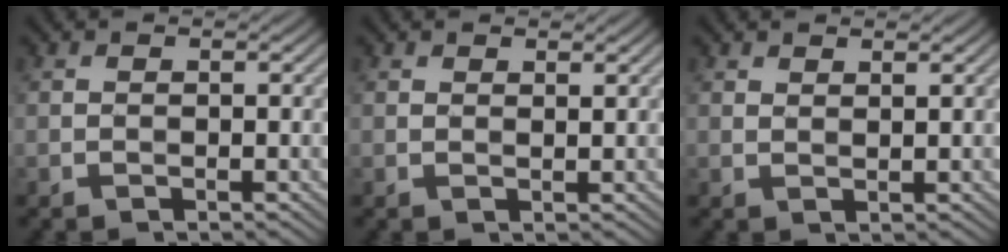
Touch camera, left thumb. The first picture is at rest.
{"total": 1.6, "force": [1.2, 0.6, 0.9], "torque": [-0.011, -0.001, 0.025]}
{"total": 1.8, "force": [1.5, 0.5, 0.9], "torque": [-0.011, -0.001, 0.031]}